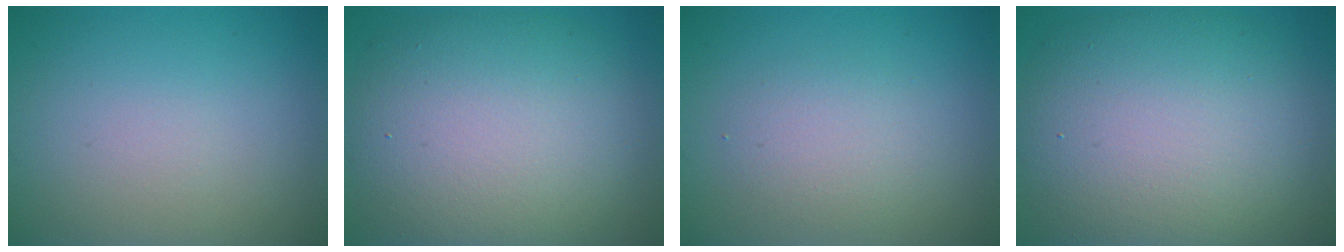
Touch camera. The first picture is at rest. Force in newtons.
{"total": 10.7, "press": 10.7, "slide": 0.7}
{"total": 2.4, "press": 2.4, "slide": 0.1}
{"total": 11.7, "press": 11.7, "slide": 0.9}